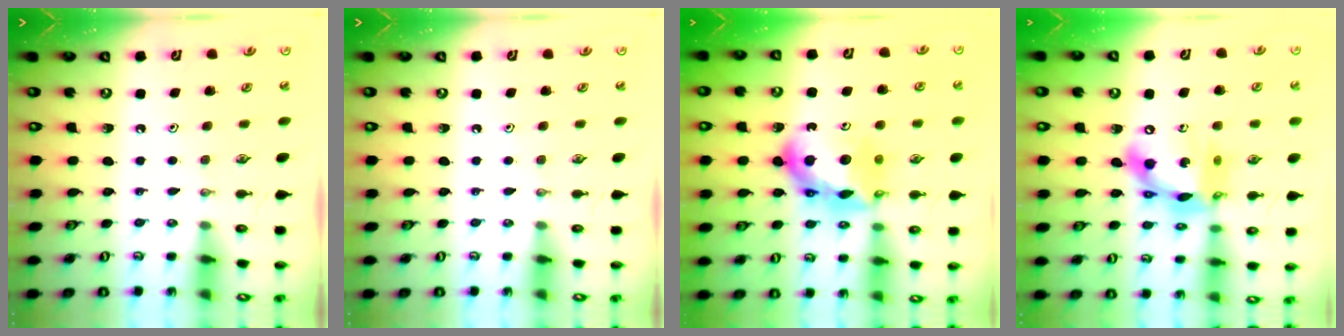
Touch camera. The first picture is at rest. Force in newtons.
{"total": 0.0}
{"total": 14.7, "press": 14.7, "slide": 0.5}
{"total": 14.4, "press": 14.3, "slide": 1.6}